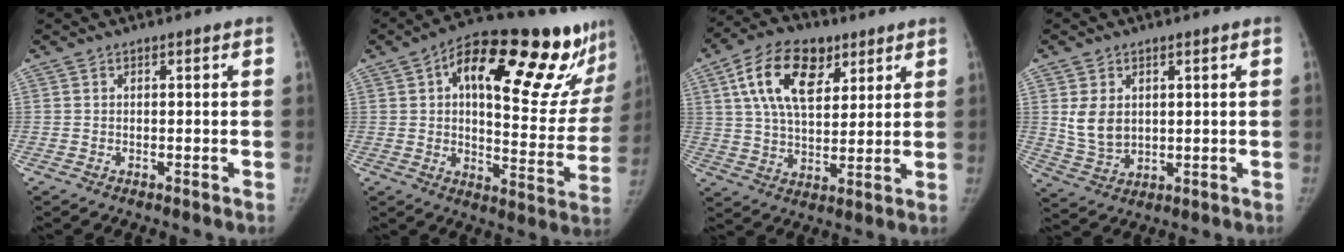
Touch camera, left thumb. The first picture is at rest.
{"total": 27.7, "force": [14.8, 9.3, 21.5], "torque": [-0.260, -0.019, 0.211]}
{"total": 15.2, "force": [6.7, 8.8, 10.4], "torque": [-0.158, -0.014, 0.119]}
{"total": 6.6, "force": [1.5, 4.9, 4.2], "torque": [-0.062, -0.014, 0.046]}